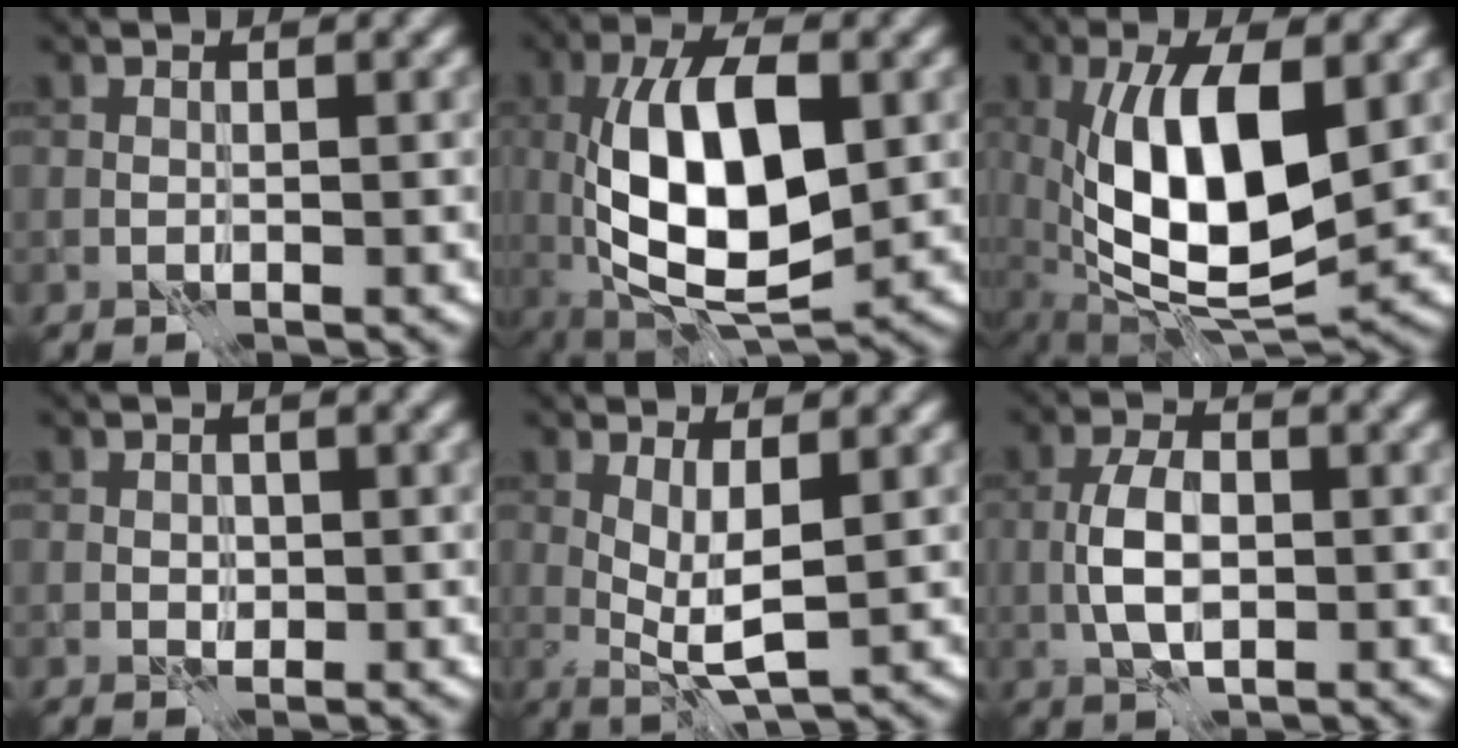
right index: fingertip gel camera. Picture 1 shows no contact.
{"total": 11.4, "force": [-0.3, 4.9, 10.3], "torque": [-0.176, 0.003, -0.009]}
{"total": 11.7, "force": [0.6, 4.8, 10.7], "torque": [-0.179, -0.004, 0.008]}
{"total": 1.5, "force": [-0.1, 1.3, 0.6], "torque": [-0.010, -0.003, 0.000]}
{"total": 3.5, "force": [0.2, 0.9, 3.3], "torque": [-0.062, -0.011, 0.007]}
{"total": 4.2, "force": [-0.8, 2.2, 3.5], "torque": [-0.070, 0.001, -0.016]}